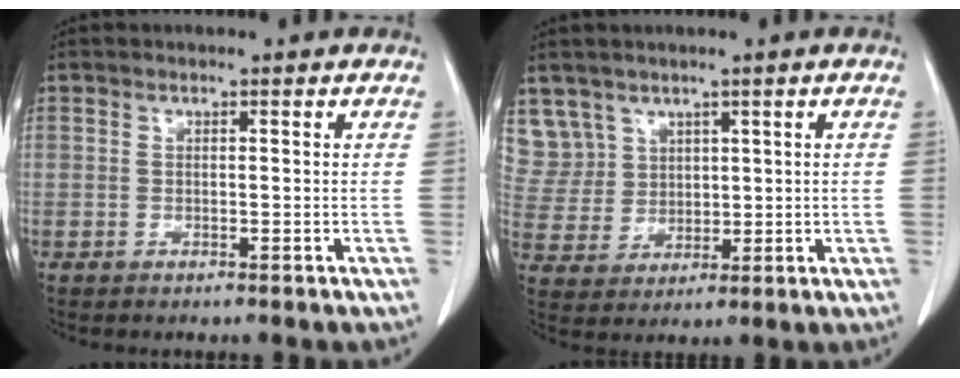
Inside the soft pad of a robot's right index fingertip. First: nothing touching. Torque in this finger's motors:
{"motor_torque": [-0.17, 0.32, -0.01, 0.00]}